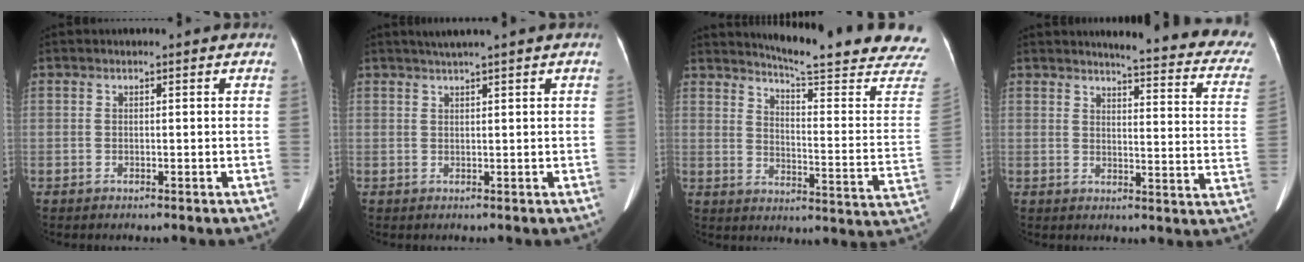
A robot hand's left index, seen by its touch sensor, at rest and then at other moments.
{"total": 2.3, "force": [1.7, -0.6, 1.5], "torque": [-0.027, 0.008, 0.035]}
{"total": 21.7, "force": [20.0, -0.3, 8.5], "torque": [-0.122, -0.106, 0.235]}
{"total": 18.7, "force": [17.0, 1.8, 7.4], "torque": [-0.075, -0.081, 0.170]}